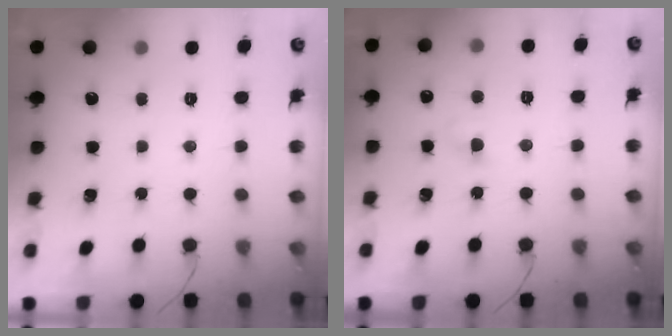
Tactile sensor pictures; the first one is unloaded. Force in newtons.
{"total": 3.3, "press": 3.1, "slide": 1.1}